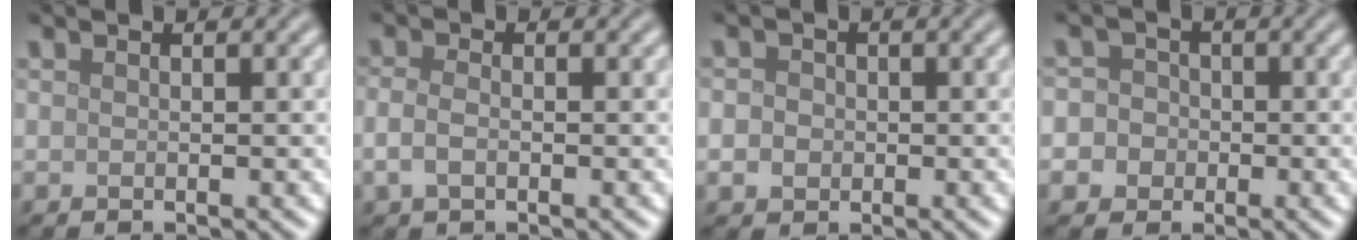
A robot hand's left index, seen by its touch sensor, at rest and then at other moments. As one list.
[{"total": 1.8, "force": [-0.5, 1.0, 1.4], "torque": [-0.034, -0.002, -0.014]}, {"total": 2.7, "force": [0.0, 2.4, 1.2], "torque": [-0.009, 0.011, -0.014]}, {"total": 5.0, "force": [-0.8, 4.7, 1.3], "torque": [0.001, 0.020, -0.048]}]